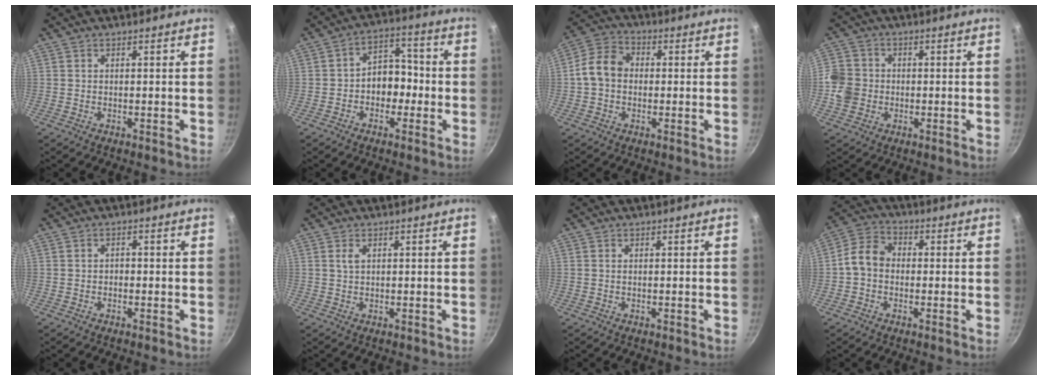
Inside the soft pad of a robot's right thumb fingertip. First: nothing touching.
{"total": 8.0, "force": [-1.5, 5.9, 5.3], "torque": [-0.040, 0.037, -0.037]}
{"total": 8.4, "force": [-0.1, 6.6, 5.1], "torque": [-0.087, 0.028, -0.014]}
{"total": 6.7, "force": [-1.0, 6.0, 2.9], "torque": [-0.046, 0.012, -0.023]}
{"total": 1.0, "force": [-0.3, 0.8, 0.5], "torque": [0.004, 0.005, -0.009]}
{"total": 1.4, "force": [0.6, 0.8, 1.1], "torque": [-0.025, 0.003, 0.014]}
{"total": 0.0}
{"total": 7.2, "force": [-0.6, 5.7, 4.4], "torque": [-0.071, 0.027, -0.025]}